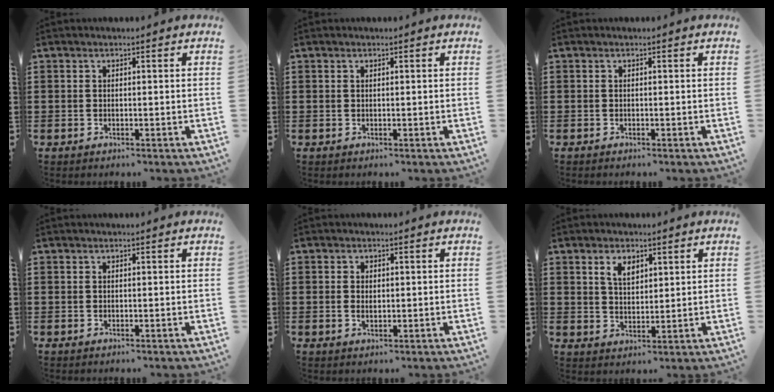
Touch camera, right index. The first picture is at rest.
{"total": 0.0}
{"total": 0.0}
{"total": 0.0}
{"total": 1.3, "force": [0.0, 0.8, 1.0], "torque": [-0.021, 0.006, -0.001]}
{"total": 3.6, "force": [2.0, 2.1, 2.2], "torque": [-0.051, 0.009, 0.036]}